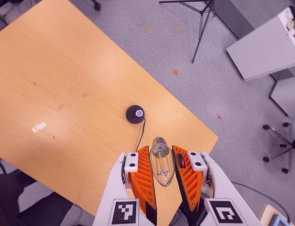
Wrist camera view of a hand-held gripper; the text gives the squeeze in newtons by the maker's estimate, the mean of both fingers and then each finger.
{"total": 11.1, "left": 11.6, "right": 10.6}